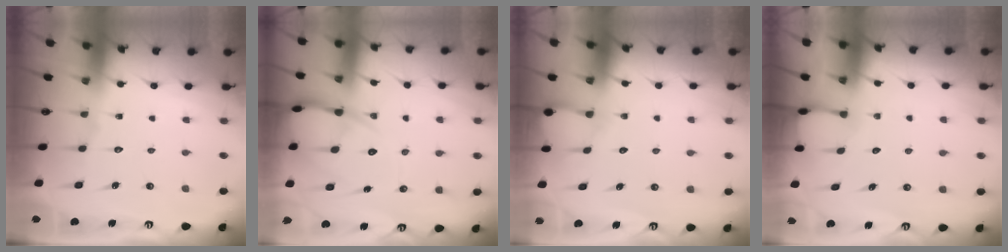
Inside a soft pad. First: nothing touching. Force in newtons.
{"total": 11.0, "press": 10.9, "slide": 1.2}
{"total": 4.0, "press": 4.0, "slide": 0.4}
{"total": 2.7, "press": 2.7, "slide": 0.4}